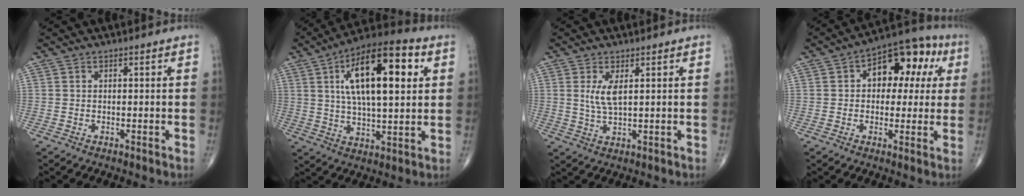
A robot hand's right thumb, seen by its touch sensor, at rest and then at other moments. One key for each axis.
{"total": 19.8, "fx": 5.7, "fy": 7.8, "fz": 17.3, "tx": -0.268, "ty": 0.005, "tz": 0.086}
{"total": 4.0, "fx": 1.2, "fy": 1.2, "fz": 3.7, "tx": -0.079, "ty": -0.012, "tz": 0.030}
{"total": 13.8, "fx": 3.3, "fy": 8.6, "fz": 10.2, "tx": -0.087, "ty": 0.030, "tz": 0.038}